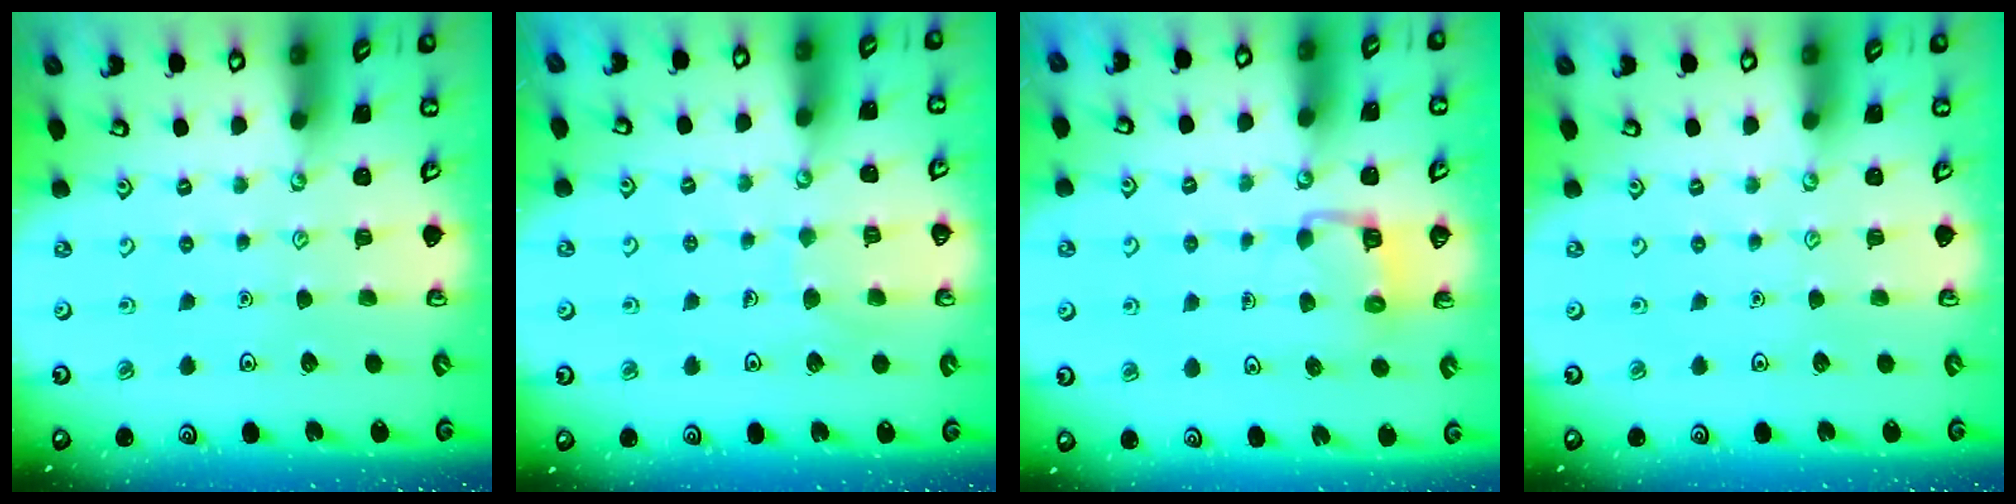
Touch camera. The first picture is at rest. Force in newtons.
{"total": 5.6, "press": 5.6, "slide": 0.2}
{"total": 3.9, "press": 3.9, "slide": 0.2}
{"total": 0.0}